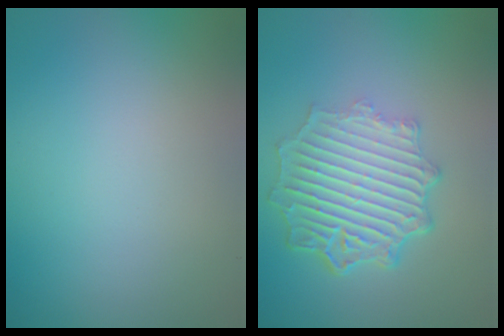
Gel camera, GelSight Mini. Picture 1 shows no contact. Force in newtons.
{"total": 7.0, "press": 5.1, "slide": 4.8}